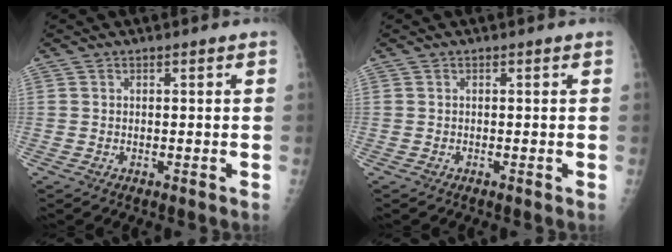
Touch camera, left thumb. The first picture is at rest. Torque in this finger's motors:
{"motor_torque": [0.00, 0.02, -0.08, -0.09, 0.00]}